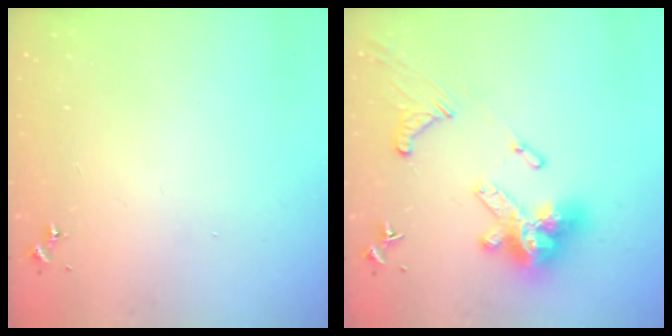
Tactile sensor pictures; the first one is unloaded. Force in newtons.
{"total": 19.2, "press": 19.1, "slide": 2.1}